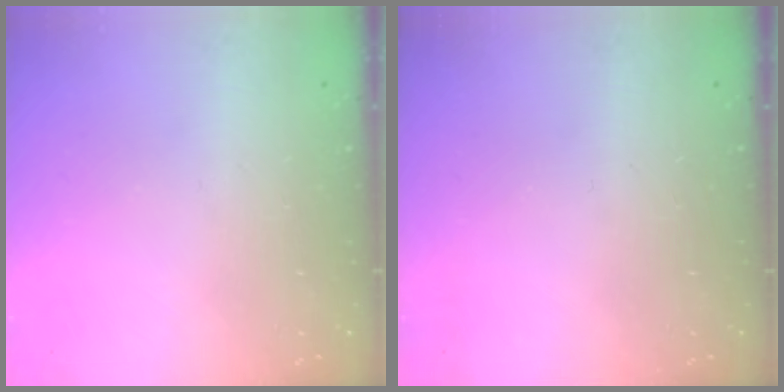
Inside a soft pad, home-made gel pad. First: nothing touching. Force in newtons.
{"total": 0.0}